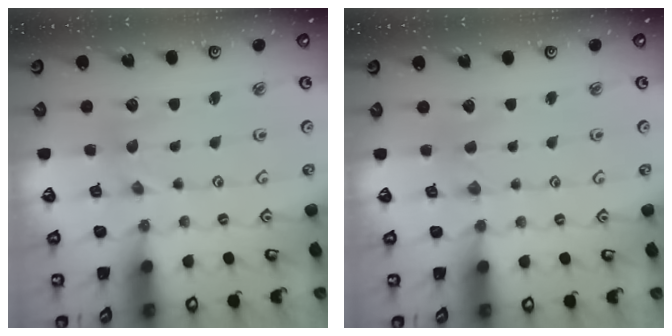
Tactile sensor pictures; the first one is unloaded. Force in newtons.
{"total": 1.1, "press": 1.1, "slide": 0.3}